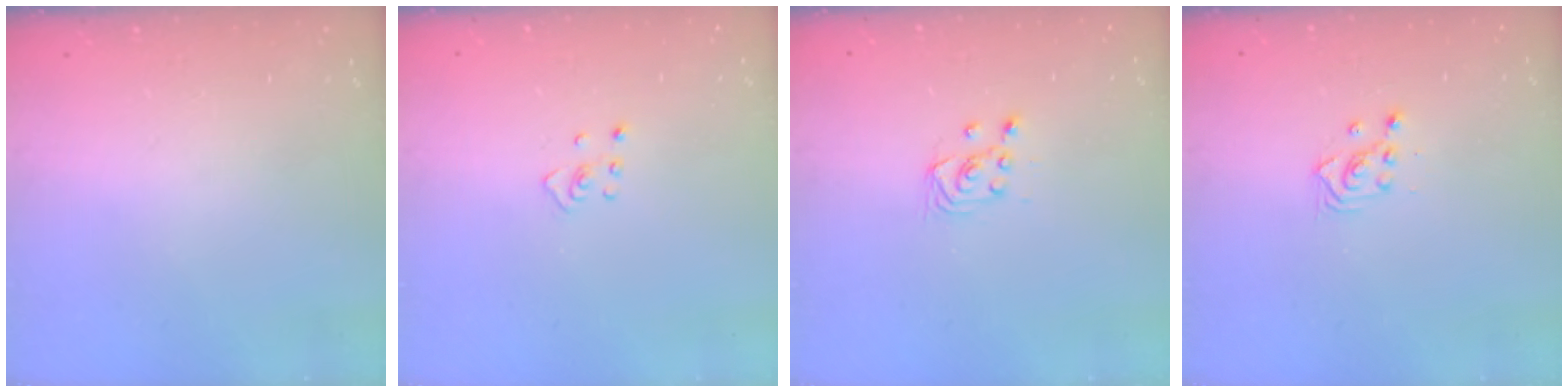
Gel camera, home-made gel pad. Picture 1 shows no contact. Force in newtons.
{"total": 2.4, "press": 2.3, "slide": 0.4}
{"total": 2.9, "press": 2.7, "slide": 1.0}
{"total": 2.3, "press": 2.3, "slide": 0.3}